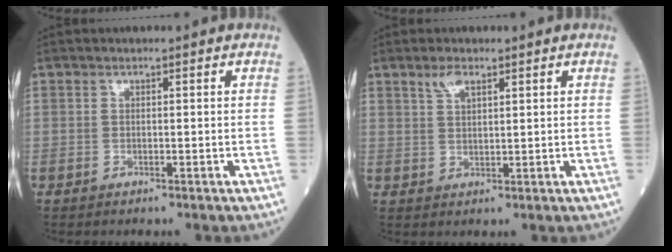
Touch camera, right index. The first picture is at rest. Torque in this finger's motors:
{"motor_torque": [0.00, 0.15, -0.02, 0.01]}